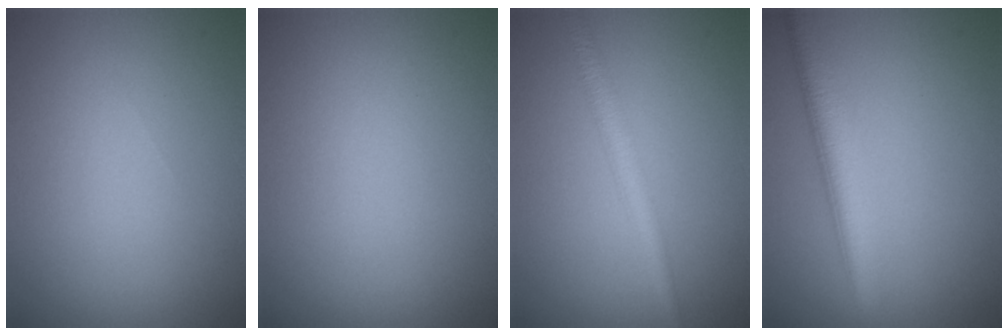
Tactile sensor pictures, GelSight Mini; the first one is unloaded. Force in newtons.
{"total": 0.0}
{"total": 2.4, "press": 2.4, "slide": 0.0}
{"total": 3.9, "press": 3.9, "slide": 0.1}